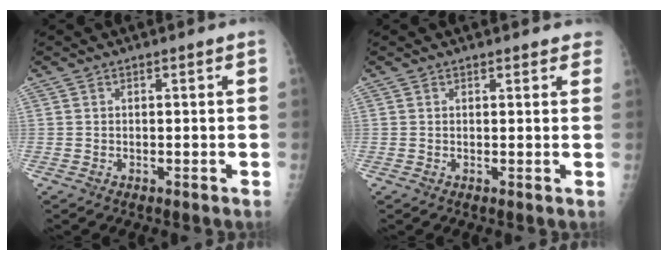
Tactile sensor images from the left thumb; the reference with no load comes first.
{"total": 2.9, "force": [2.6, 1.1, 0.8], "torque": [0.016, -0.006, 0.018]}